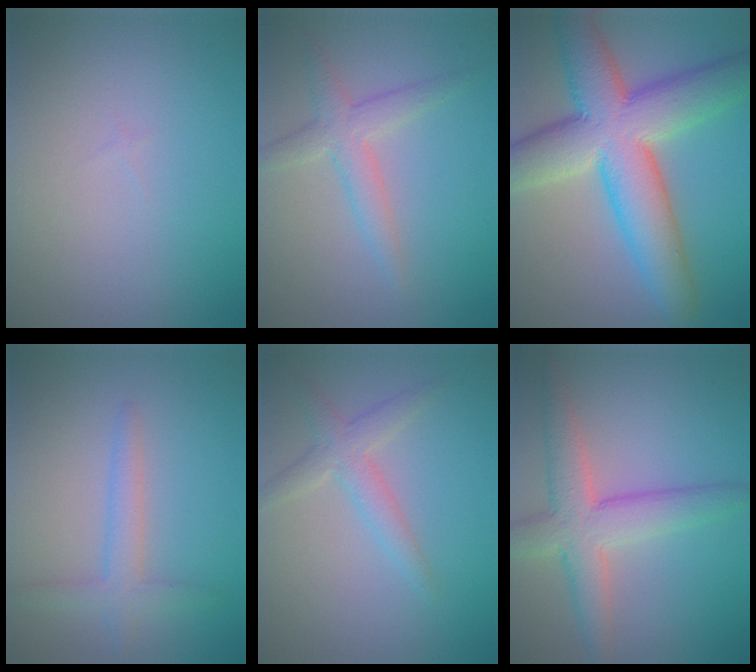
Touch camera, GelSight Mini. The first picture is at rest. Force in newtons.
{"total": 2.9, "press": 2.9, "slide": 0.1}
{"total": 11.8, "press": 11.8, "slide": 0.7}
{"total": 2.4, "press": 2.4, "slide": 0.2}
{"total": 2.5, "press": 2.5, "slide": 0.1}
{"total": 5.6, "press": 5.6, "slide": 0.6}